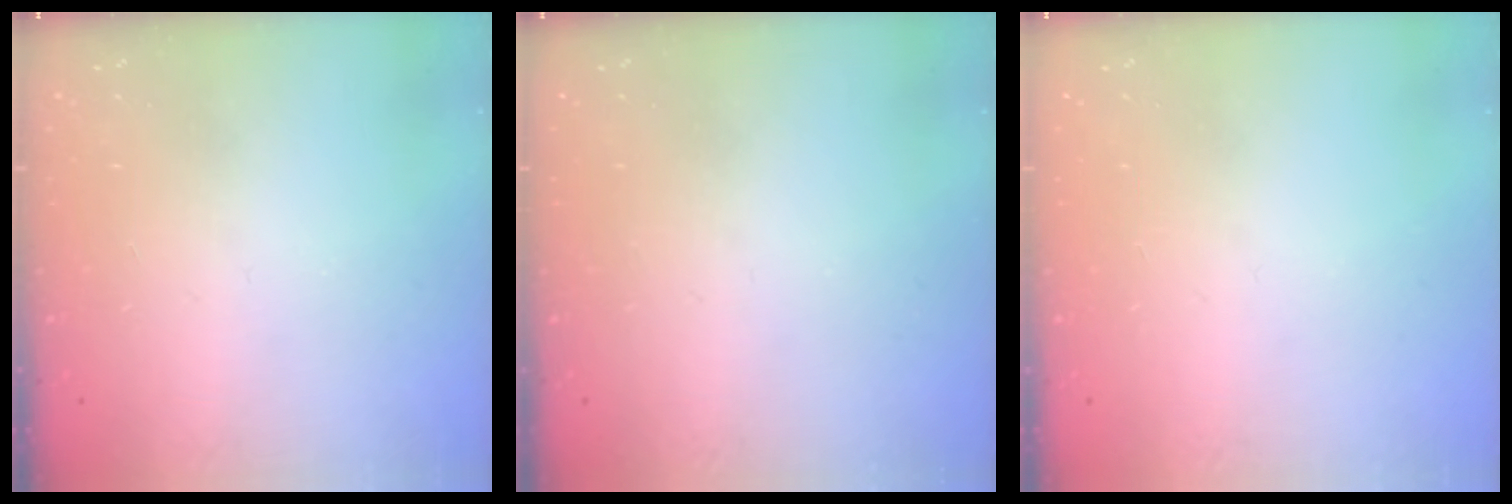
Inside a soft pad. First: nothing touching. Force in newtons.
{"total": 0.0}
{"total": 0.0}